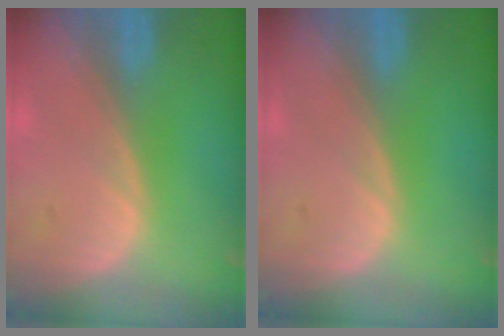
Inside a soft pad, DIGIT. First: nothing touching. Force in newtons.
{"total": 0.0}